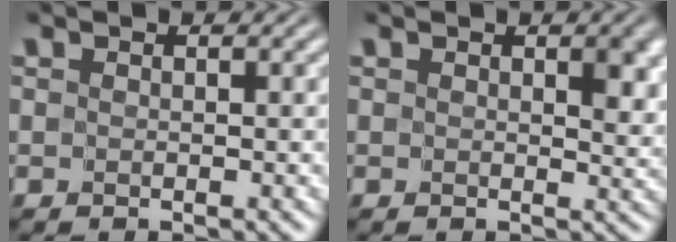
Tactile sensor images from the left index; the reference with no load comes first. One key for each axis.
{"total": 2.8, "fx": 0.6, "fy": 1.6, "fz": 2.2, "tx": -0.025, "ty": -0.005, "tz": 0.012}